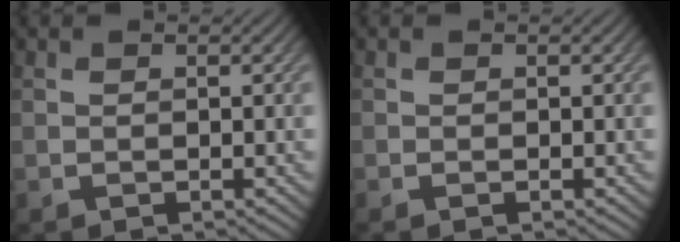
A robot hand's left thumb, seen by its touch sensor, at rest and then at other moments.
{"total": 0.0}